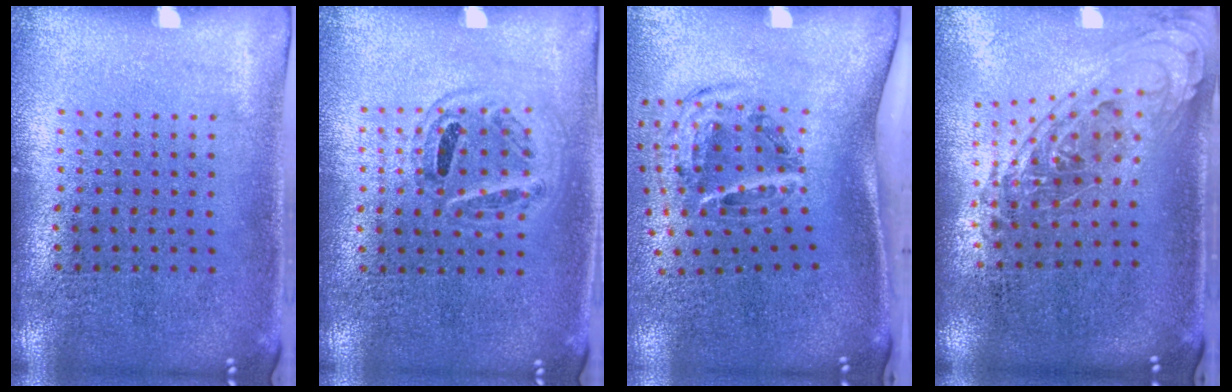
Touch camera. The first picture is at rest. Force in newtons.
{"total": 0.9, "press": 0.8, "slide": 0.3}
{"total": 2.0, "press": 1.2, "slide": 1.6}
{"total": 1.1, "press": 1.0, "slide": 0.4}